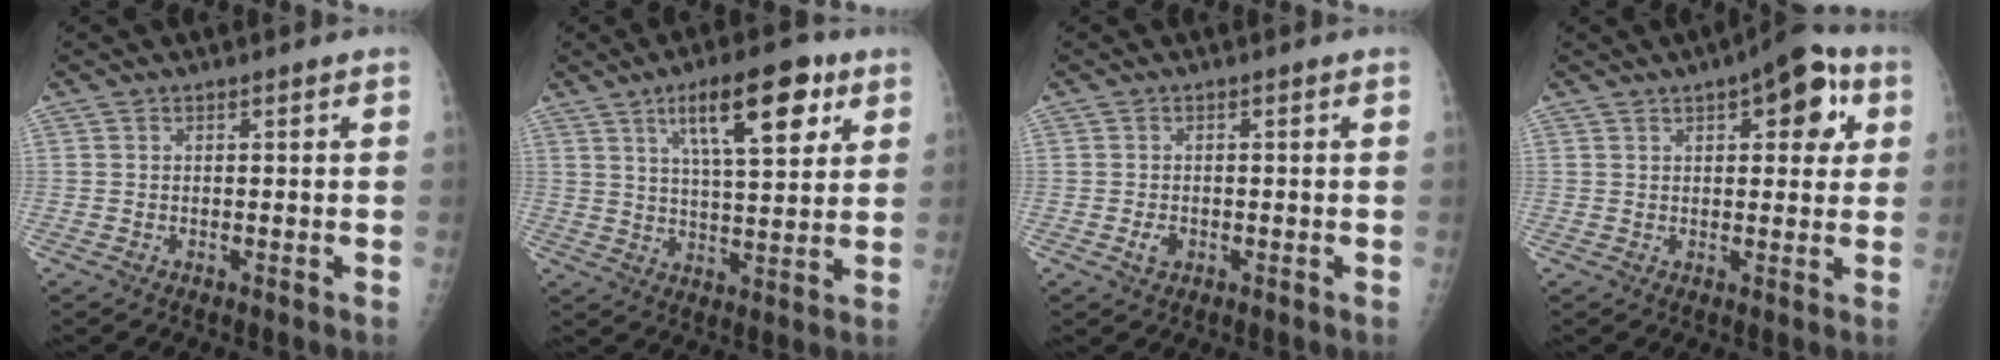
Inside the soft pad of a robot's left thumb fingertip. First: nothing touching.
{"total": 14.4, "force": [7.1, 4.8, 11.5], "torque": [-0.153, -0.025, 0.110]}
{"total": 1.7, "force": [-0.6, 1.3, 0.9], "torque": [-0.013, 0.000, -0.010]}
{"total": 10.8, "force": [4.3, 4.8, 8.6], "torque": [-0.072, -0.001, 0.047]}